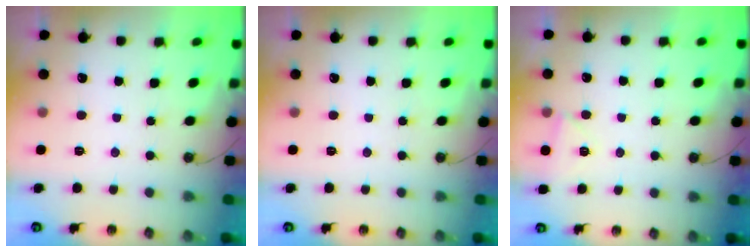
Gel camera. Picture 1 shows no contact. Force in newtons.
{"total": 0.0}
{"total": 3.5, "press": 3.5, "slide": 0.5}